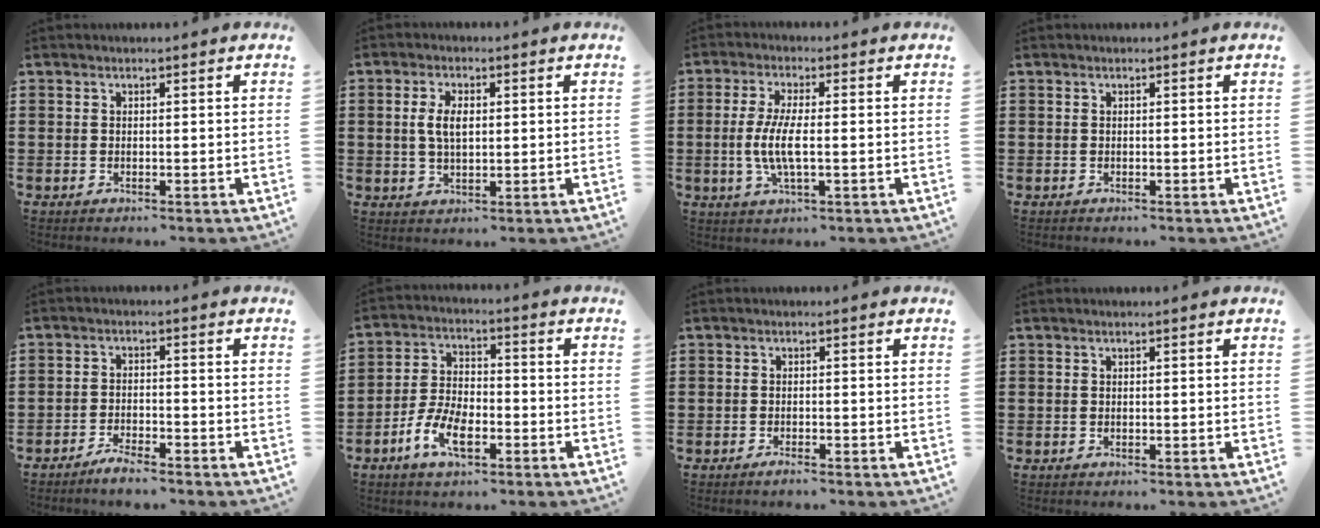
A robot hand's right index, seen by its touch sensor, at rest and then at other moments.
{"total": 4.3, "force": [0.4, 2.0, 3.8], "torque": [-0.076, 0.008, 0.004]}
{"total": 6.0, "force": [-0.8, 1.7, 5.7], "torque": [-0.129, -0.005, -0.024]}
{"total": 0.0}
{"total": 2.8, "force": [-2.8, 0.1, 0.7], "torque": [-0.016, 0.003, -0.055]}
{"total": 7.2, "force": [-3.6, 3.3, 5.3], "torque": [-0.129, -0.003, -0.074]}
{"total": 1.1, "force": [-1.0, 0.1, 0.5], "torque": [-0.011, -0.006, -0.018]}
{"total": 0.0}